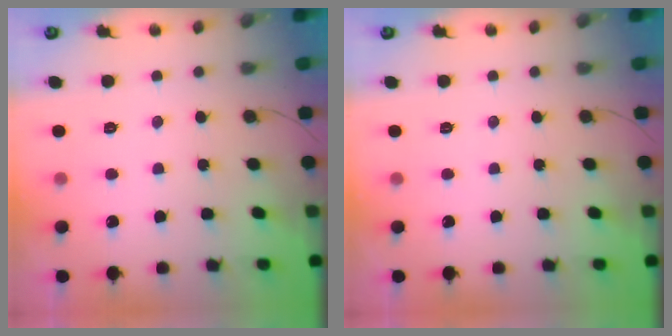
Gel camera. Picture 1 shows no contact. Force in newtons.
{"total": 0.0}